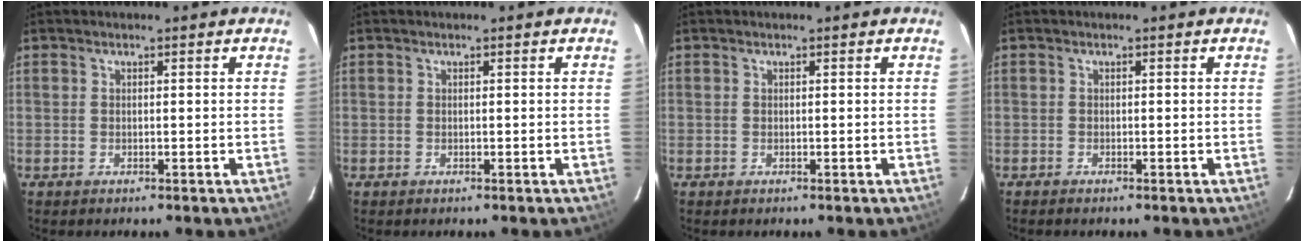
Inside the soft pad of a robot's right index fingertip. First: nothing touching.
{"total": 0.0}
{"total": 0.0}
{"total": 0.7, "force": [-0.6, 0.2, 0.1], "torque": [-0.006, -0.002, -0.012]}